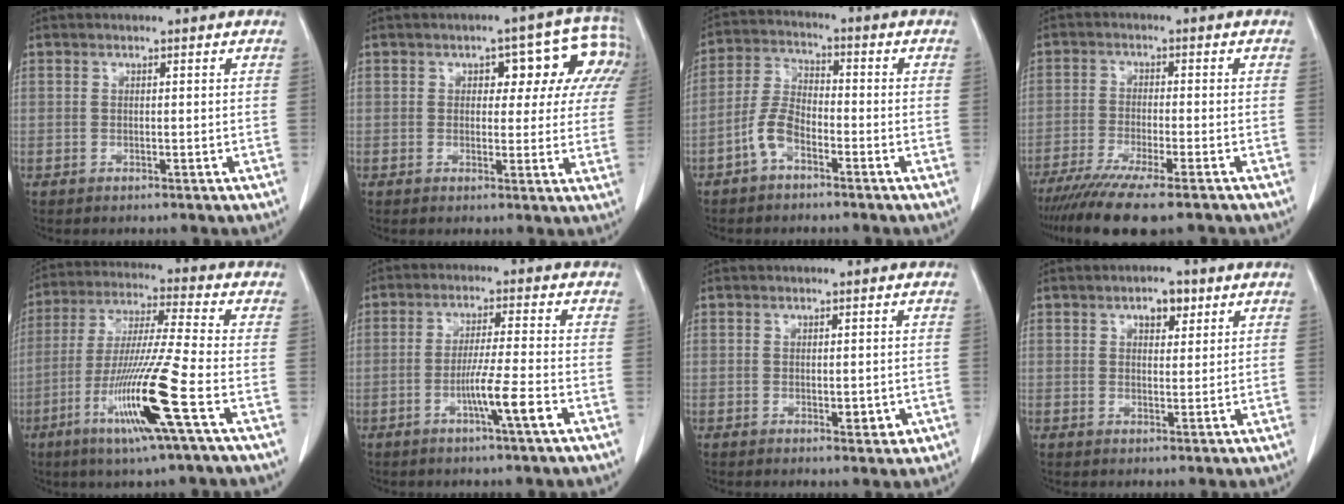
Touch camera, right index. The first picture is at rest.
{"total": 9.5, "force": [3.5, 5.1, 7.2], "torque": [-0.069, 0.033, 0.034]}
{"total": 5.7, "force": [-3.2, 2.5, 4.0], "torque": [-0.093, 0.014, -0.067]}
{"total": 12.5, "force": [-9.9, 0.7, 7.5], "torque": [-0.116, -0.031, -0.157]}
{"total": 14.8, "force": [-5.8, -1.2, 13.6], "torque": [-0.271, -0.023, -0.109]}
{"total": 6.6, "force": [-2.6, -0.8, 5.9], "torque": [-0.099, -0.010, -0.047]}
{"total": 2.5, "force": [-0.5, 1.1, 2.2], "torque": [-0.022, -0.001, 0.001]}
{"total": 3.4, "force": [1.8, 1.7, 2.3], "torque": [-0.034, 0.004, 0.028]}